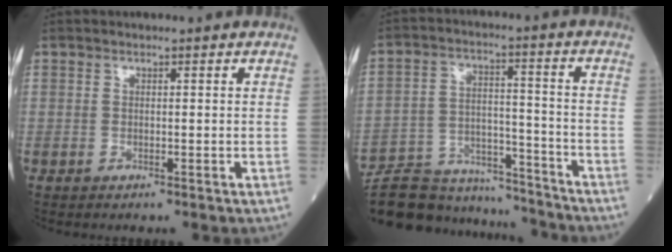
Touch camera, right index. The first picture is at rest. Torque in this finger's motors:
{"motor_torque": [0.01, -0.45, -0.48, -0.21]}